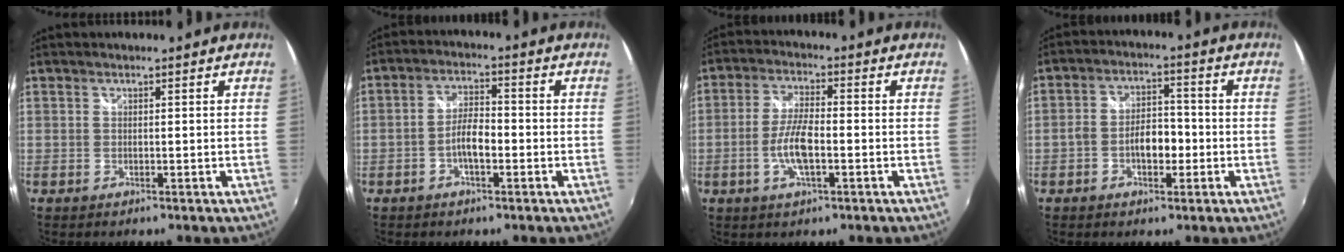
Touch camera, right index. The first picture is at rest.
{"total": 4.9, "force": [-1.9, 1.7, 4.2], "torque": [-0.083, 0.008, -0.035]}
{"total": 7.2, "force": [-2.2, 2.1, 6.5], "torque": [-0.135, 0.000, -0.043]}
{"total": 6.3, "force": [-2.1, 3.5, 4.9], "torque": [-0.093, 0.012, -0.033]}